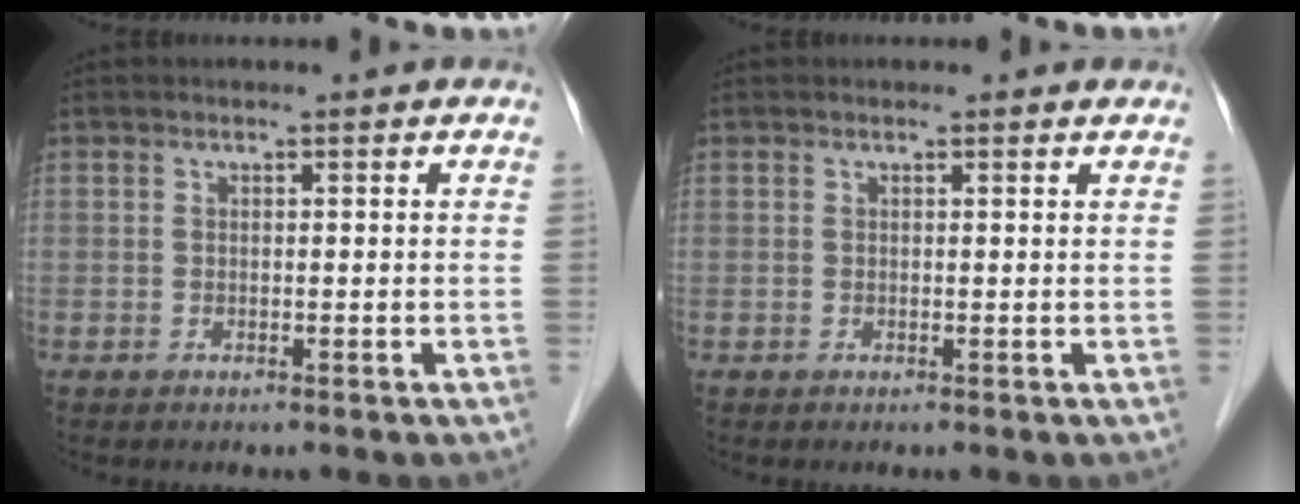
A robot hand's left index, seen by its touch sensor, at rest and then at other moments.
{"total": 0.8, "force": [0.8, 0.1, 0.1], "torque": [-0.011, -0.003, 0.006]}